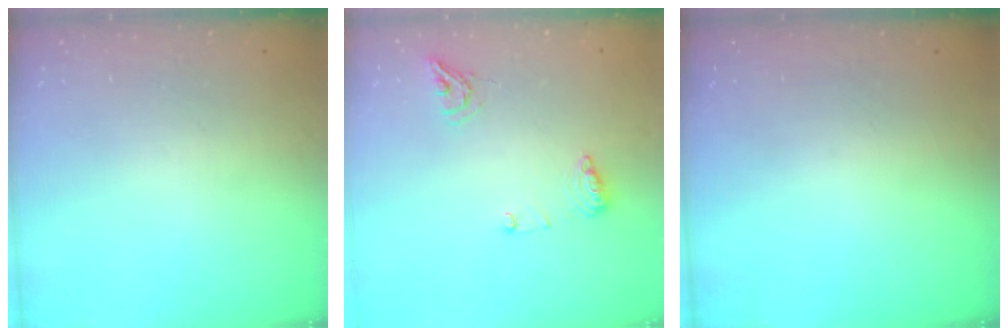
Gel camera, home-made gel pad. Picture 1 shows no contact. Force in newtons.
{"total": 8.8, "press": 8.8, "slide": 0.5}
{"total": 0.0}